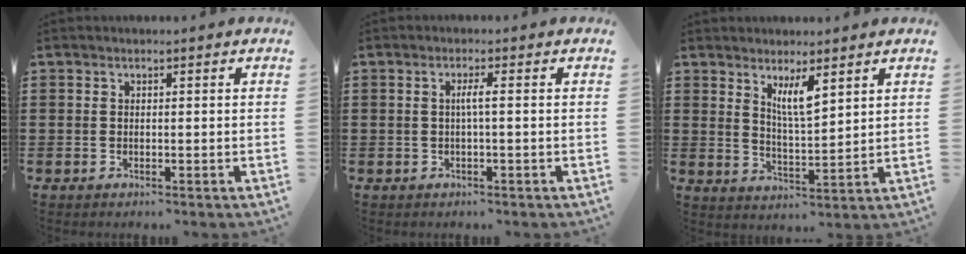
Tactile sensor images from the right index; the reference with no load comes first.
{"total": 2.0, "force": [-0.1, -0.1, 2.0], "torque": [-0.038, -0.001, -0.006]}
{"total": 5.0, "force": [3.0, 1.0, 3.9], "torque": [-0.084, 0.000, 0.051]}